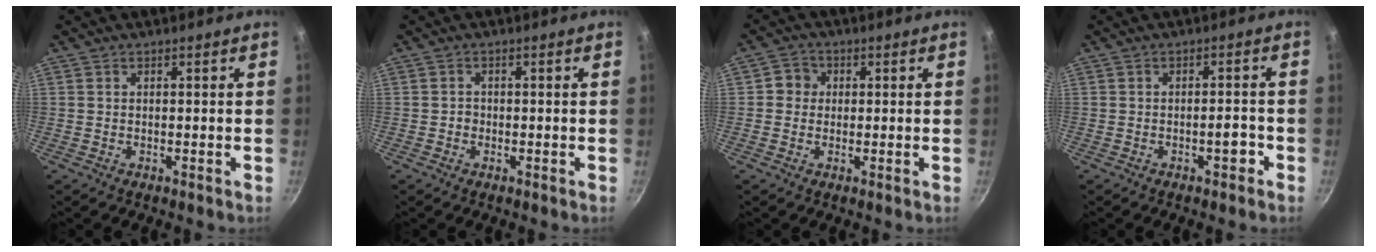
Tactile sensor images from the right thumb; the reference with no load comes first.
{"total": 1.1, "force": [-0.4, 0.9, 0.3], "torque": [-0.003, 0.002, -0.009]}
{"total": 3.5, "force": [0.3, 3.3, 1.0], "torque": [0.008, 0.003, -0.005]}
{"total": 2.7, "force": [-1.5, 1.1, 2.0], "torque": [-0.016, 0.018, -0.020]}